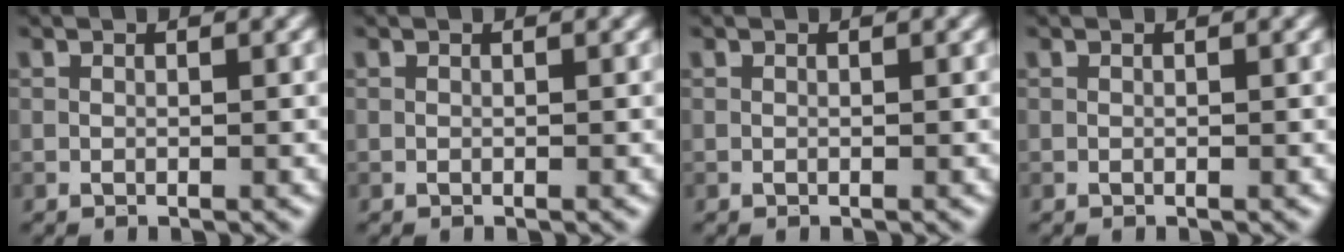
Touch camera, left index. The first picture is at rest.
{"total": 0.0}
{"total": 0.0}
{"total": 0.0}